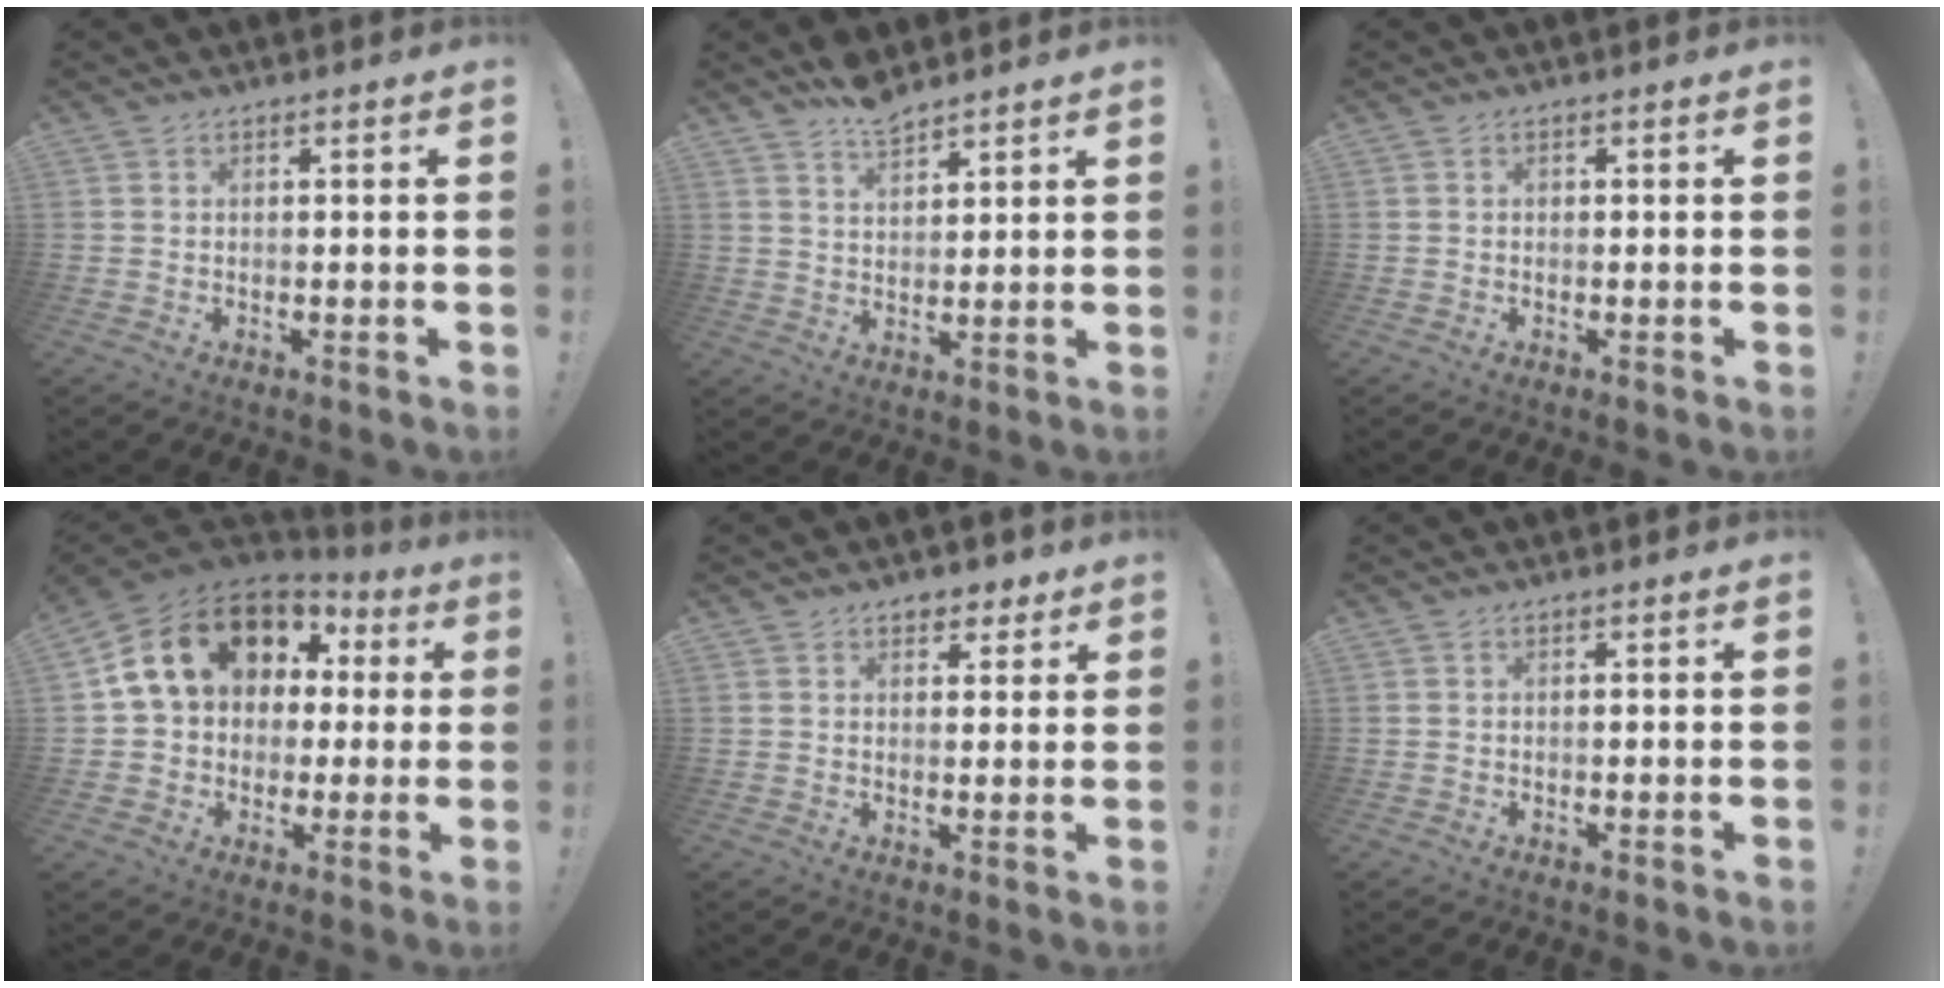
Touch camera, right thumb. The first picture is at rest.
{"total": 6.2, "force": [5.3, 2.2, 2.4], "torque": [-0.035, -0.032, 0.094]}
{"total": 0.6, "force": [-0.2, 0.5, 0.2], "torque": [-0.003, 0.002, -0.004]}
{"total": 17.7, "force": [6.3, 13.2, 9.9], "torque": [-0.162, -0.013, 0.124]}
{"total": 3.8, "force": [2.5, 2.7, 1.0], "torque": [-0.004, -0.011, 0.044]}
{"total": 0.0}